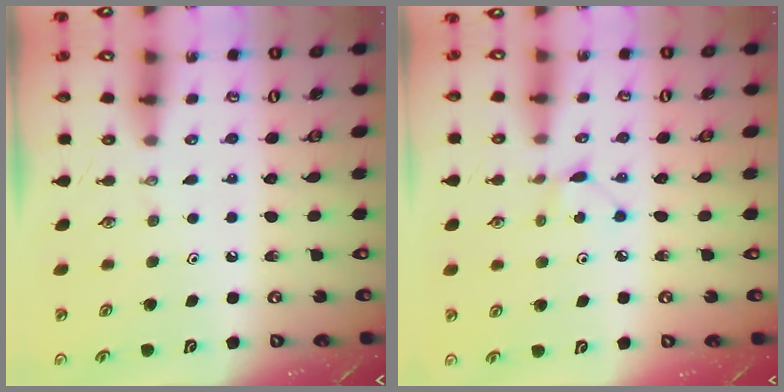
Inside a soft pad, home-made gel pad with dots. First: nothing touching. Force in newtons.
{"total": 3.8, "press": 3.8, "slide": 0.5}